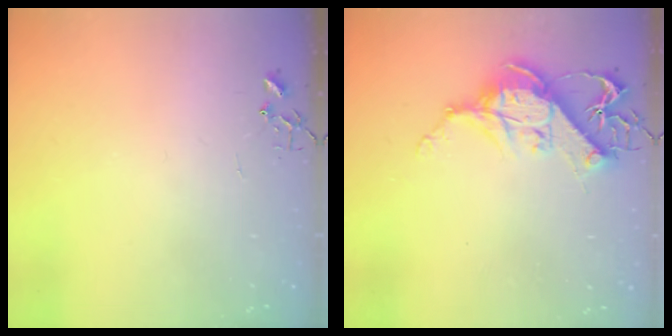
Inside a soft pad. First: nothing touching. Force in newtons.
{"total": 11.7, "press": 11.6, "slide": 1.5}